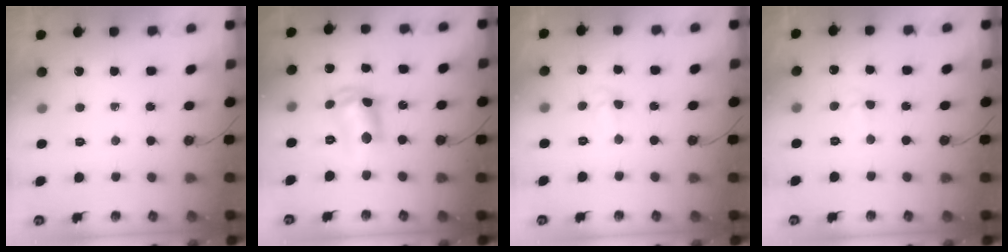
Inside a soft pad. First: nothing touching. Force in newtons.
{"total": 10.6, "press": 10.6, "slide": 0.7}
{"total": 3.6, "press": 2.6, "slide": 2.5}
{"total": 3.0, "press": 2.9, "slide": 0.7}